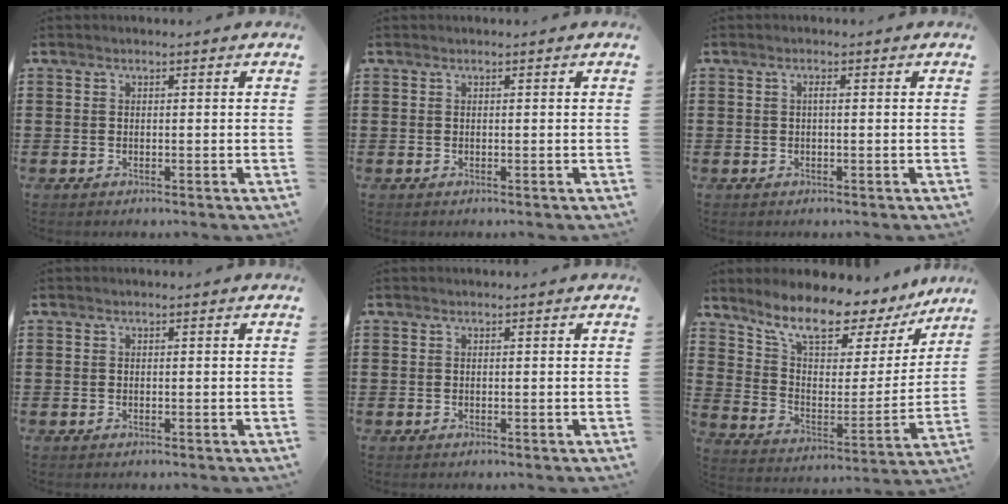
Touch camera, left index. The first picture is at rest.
{"total": 0.0}
{"total": 0.9, "force": [-0.1, 0.2, 0.9], "torque": [-0.018, -0.001, -0.001]}
{"total": 0.0}
{"total": 0.0}
{"total": 10.0, "force": [8.5, 2.6, 4.5], "torque": [-0.107, -0.062, 0.141]}